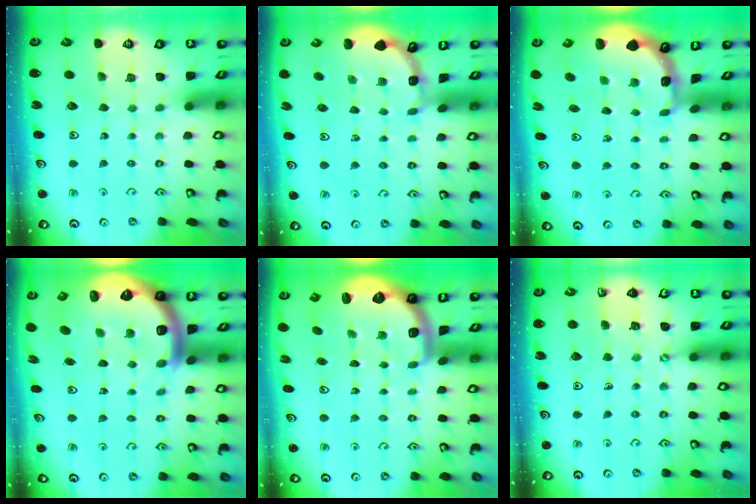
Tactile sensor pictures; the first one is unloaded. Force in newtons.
{"total": 1.0, "press": 0.9, "slide": 0.2}
{"total": 1.3, "press": 1.3, "slide": 0.2}
{"total": 11.2, "press": 10.9, "slide": 2.5}
{"total": 2.1, "press": 1.9, "slide": 0.9}
{"total": 2.3, "press": 2.2, "slide": 0.3}